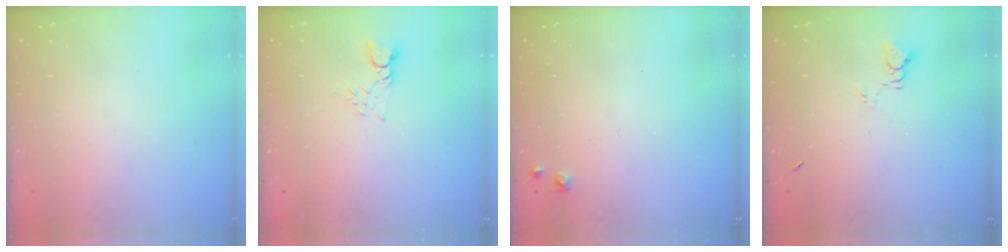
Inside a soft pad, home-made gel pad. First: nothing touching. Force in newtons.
{"total": 3.4, "press": 3.4, "slide": 0.2}
{"total": 5.1, "press": 5.1, "slide": 0.6}
{"total": 2.5, "press": 2.5, "slide": 0.3}